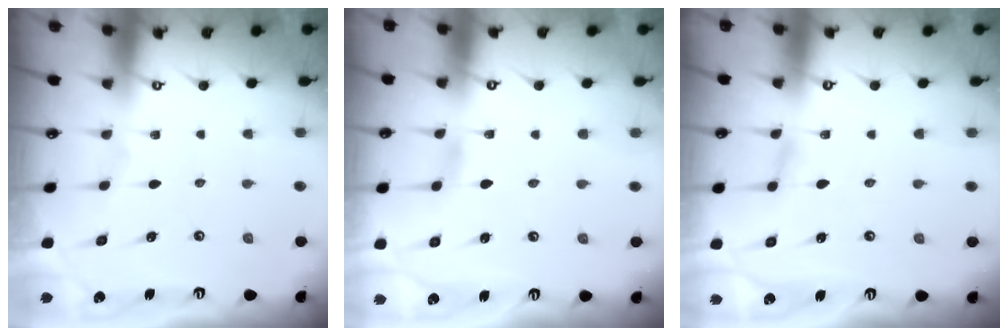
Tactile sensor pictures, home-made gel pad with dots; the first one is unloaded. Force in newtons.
{"total": 1.7, "press": 1.7, "slide": 0.2}
{"total": 1.9, "press": 1.8, "slide": 0.3}